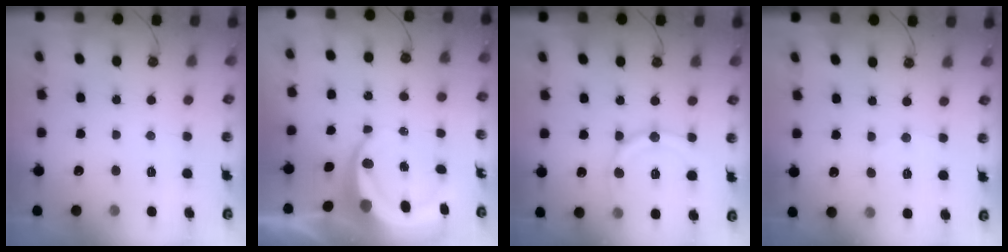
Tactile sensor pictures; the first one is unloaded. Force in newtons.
{"total": 8.4, "press": 8.3, "slide": 1.2}
{"total": 14.3, "press": 14.2, "slide": 1.5}
{"total": 6.8, "press": 6.8, "slide": 0.5}